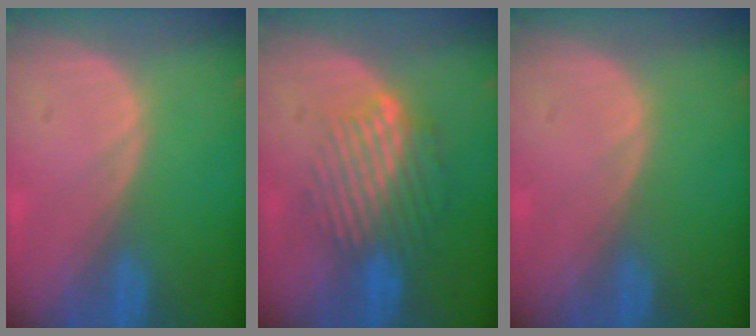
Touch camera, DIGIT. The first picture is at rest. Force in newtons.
{"total": 9.5, "press": 7.9, "slide": 5.2}
{"total": 0.0}